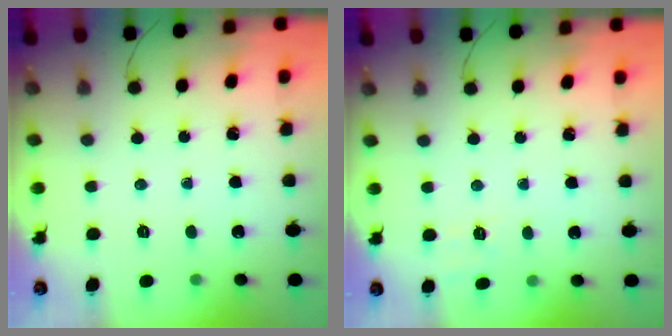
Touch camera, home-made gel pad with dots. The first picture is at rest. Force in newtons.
{"total": 7.7, "press": 7.5, "slide": 1.9}